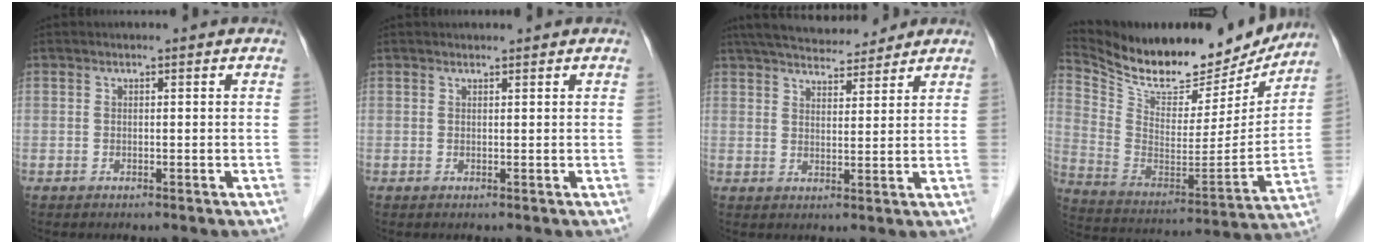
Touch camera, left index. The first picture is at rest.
{"total": 0.9, "force": [0.8, 0.2, 0.2], "torque": [-0.008, 0.007, 0.015]}
{"total": 13.1, "force": [11.7, 2.7, 5.4], "torque": [-0.085, 0.026, 0.177]}
{"total": 22.7, "force": [20.3, 6.4, 7.9], "torque": [-0.151, -0.024, 0.318]}